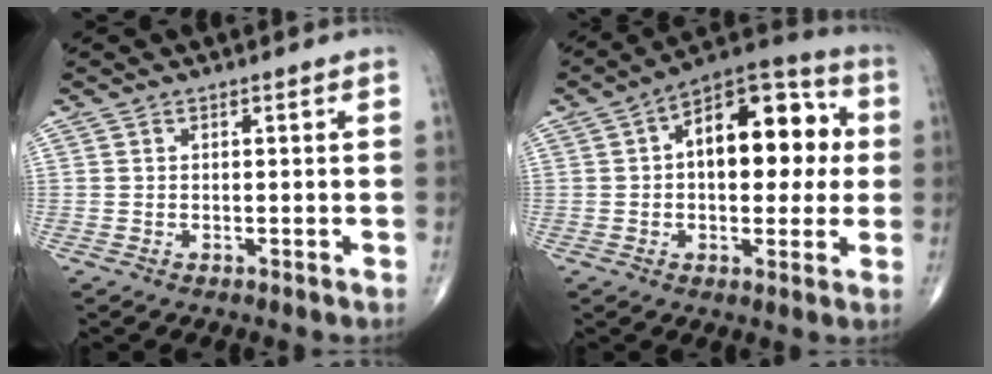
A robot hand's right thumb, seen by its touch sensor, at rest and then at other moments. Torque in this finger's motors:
{"motor_torque": [0.00, 1.05, 0.93, 0.56, 0.11]}